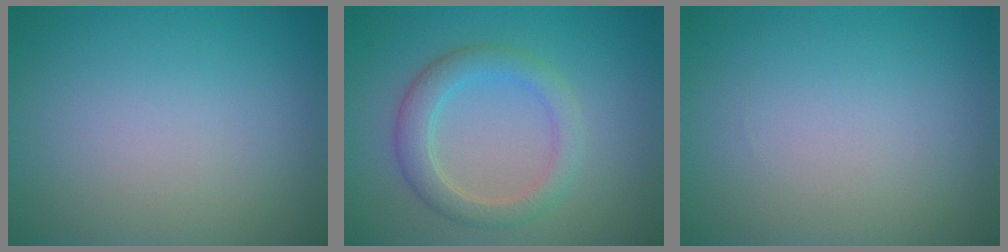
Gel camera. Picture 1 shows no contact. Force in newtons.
{"total": 3.3, "press": 3.3, "slide": 0.2}
{"total": 0.0}